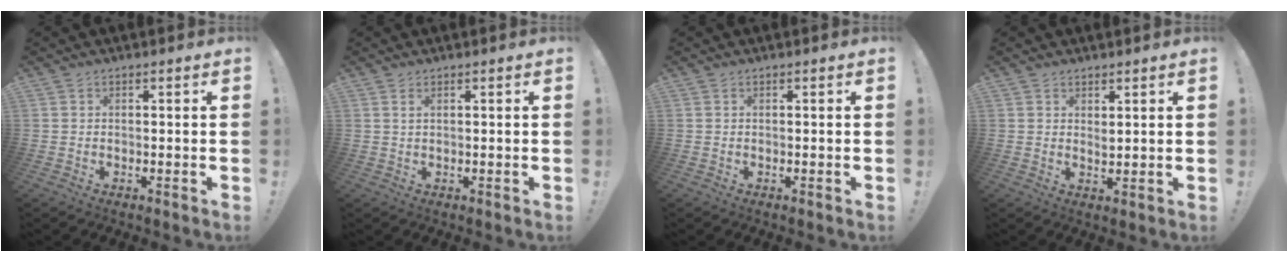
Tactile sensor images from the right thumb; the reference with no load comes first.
{"total": 1.2, "force": [0.6, 0.4, 1.0], "torque": [-0.013, -0.002, 0.009]}
{"total": 0.0}
{"total": 2.1, "force": [1.7, 0.8, 1.0], "torque": [-0.006, -0.015, 0.027]}